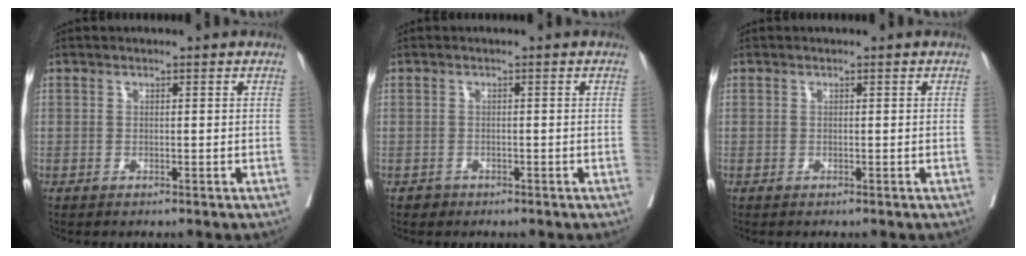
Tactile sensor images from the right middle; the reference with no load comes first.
{"total": 0.9, "force": [-0.6, 0.6, -0.1], "torque": [-0.001, 0.003, -0.011]}
{"total": 0.0}